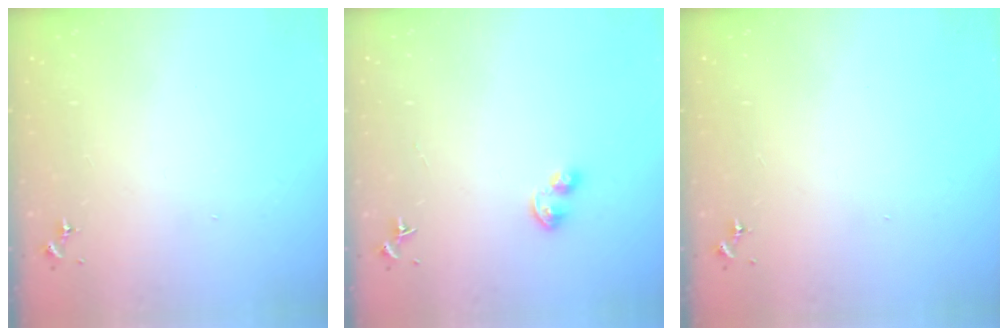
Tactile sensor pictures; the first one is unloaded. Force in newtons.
{"total": 4.8, "press": 4.8, "slide": 0.5}
{"total": 0.0}